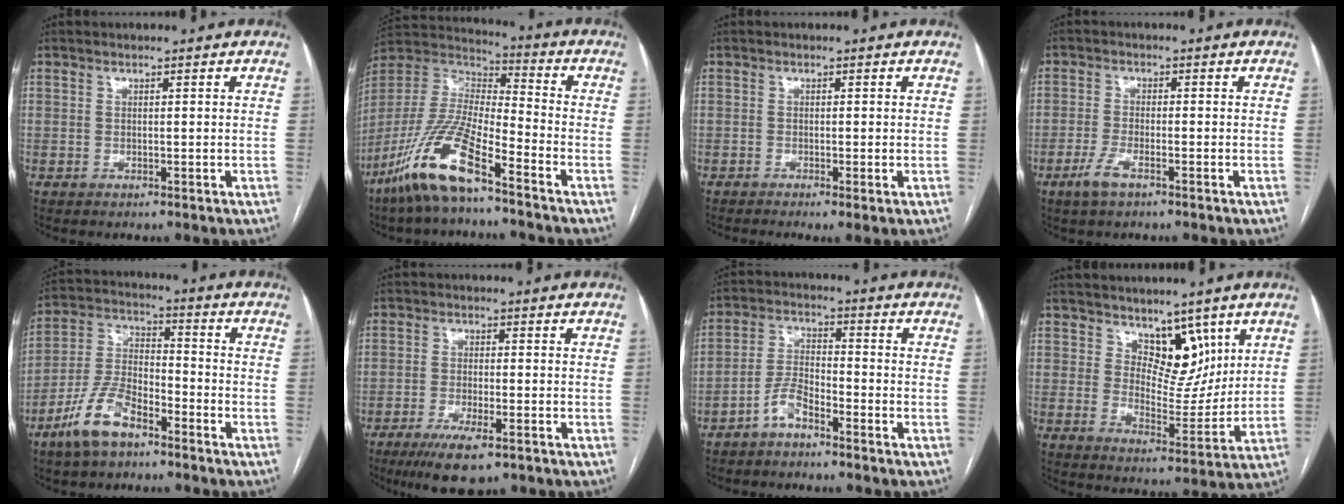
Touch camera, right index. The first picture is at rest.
{"total": 15.2, "force": [-9.8, 2.6, 11.3], "torque": [-0.243, -0.012, -0.193]}
{"total": 2.1, "force": [-1.0, 0.2, 1.9], "torque": [-0.029, -0.007, -0.014]}
{"total": 3.4, "force": [-2.1, 1.0, 2.5], "torque": [-0.056, -0.001, -0.043]}
{"total": 10.4, "force": [-6.7, 4.0, 6.8], "torque": [-0.152, 0.004, -0.134]}
{"total": 7.5, "force": [-4.8, 1.6, 5.5], "torque": [-0.093, -0.016, -0.077]}
{"total": 4.9, "force": [-3.5, 1.7, 3.0], "torque": [-0.067, 0.011, -0.071]}
{"total": 7.7, "force": [4.8, 4.3, 4.1], "torque": [-0.051, -0.006, 0.087]}